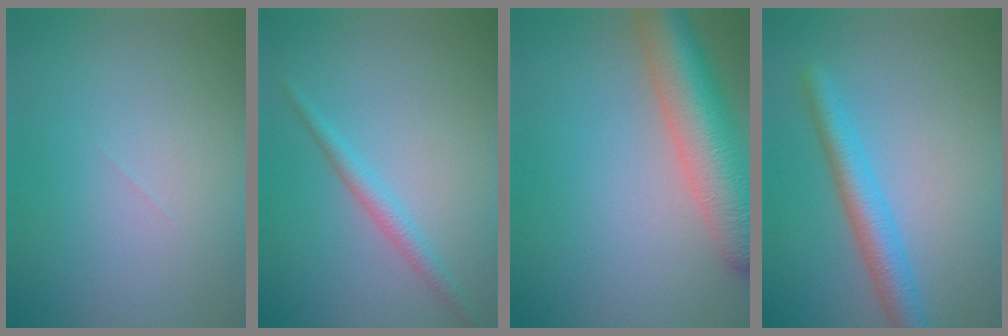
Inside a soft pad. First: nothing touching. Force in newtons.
{"total": 2.0, "press": 2.0, "slide": 0.0}
{"total": 8.7, "press": 8.7, "slide": 0.5}
{"total": 3.8, "press": 3.8, "slide": 0.1}